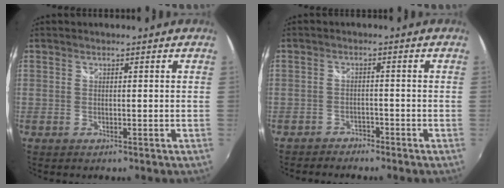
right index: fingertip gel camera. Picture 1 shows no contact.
{"total": 2.6, "force": [-2.4, 1.0, -0.1], "torque": [-0.006, 0.003, -0.046]}